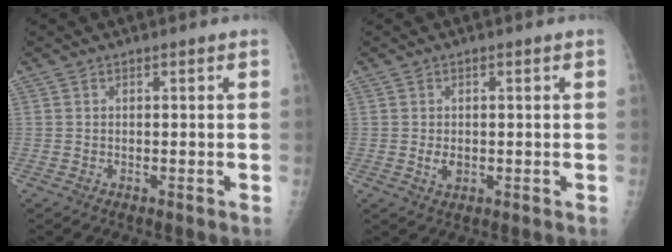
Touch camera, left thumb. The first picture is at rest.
{"total": 2.3, "force": [-0.2, 1.5, 1.7], "torque": [-0.025, -0.003, 0.000]}